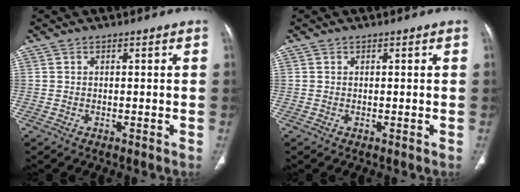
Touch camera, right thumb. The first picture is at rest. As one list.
[{"total": 0.0}]